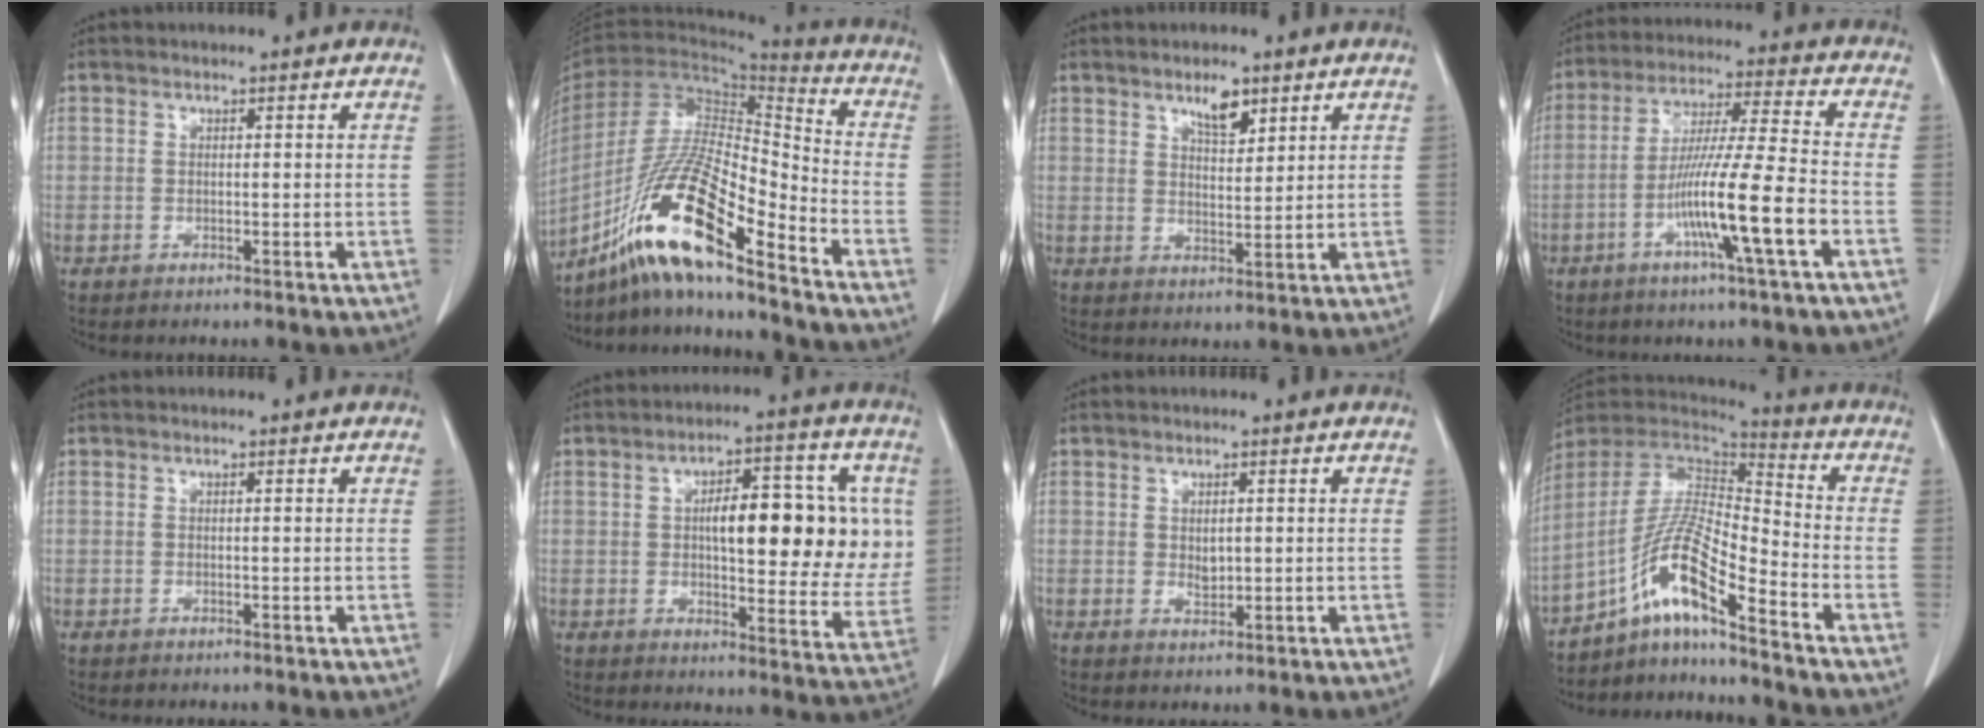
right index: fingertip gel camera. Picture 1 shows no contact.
{"total": 17.9, "force": [-12.5, 1.2, 12.8], "torque": [-0.251, -0.013, -0.232]}
{"total": 4.4, "force": [3.0, 1.6, 2.8], "torque": [-0.049, -0.001, 0.052]}
{"total": 12.8, "force": [-4.6, -1.0, 11.9], "torque": [-0.222, -0.008, -0.088]}
{"total": 0.0}
{"total": 17.0, "force": [2.7, 5.9, 15.7], "torque": [-0.205, 0.023, 0.043]}
{"total": 1.9, "force": [0.3, 1.1, 1.6], "torque": [-0.027, -0.004, 0.008]}
{"total": 12.4, "force": [-8.2, 0.4, 9.3], "torque": [-0.186, 0.013, -0.150]}